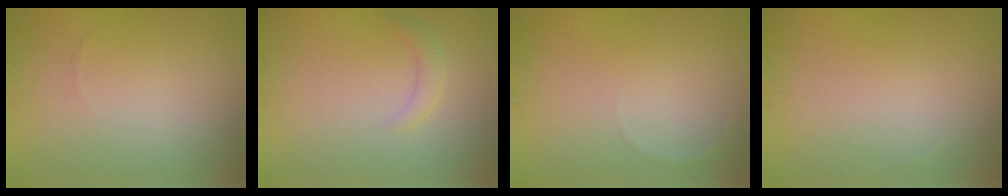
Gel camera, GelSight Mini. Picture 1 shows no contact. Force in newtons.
{"total": 1.3, "press": 1.3, "slide": 0.0}
{"total": 0.5, "press": 0.5, "slide": 0.0}
{"total": 0.0}